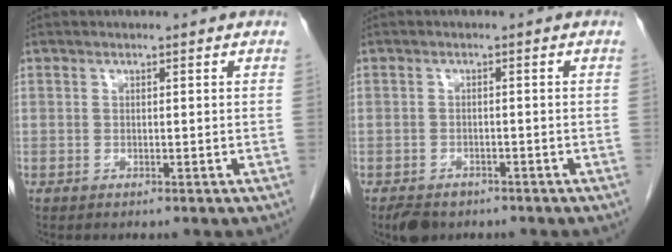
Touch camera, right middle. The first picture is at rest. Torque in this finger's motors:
{"motor_torque": [0.12, -0.07, 0.02, 0.00]}